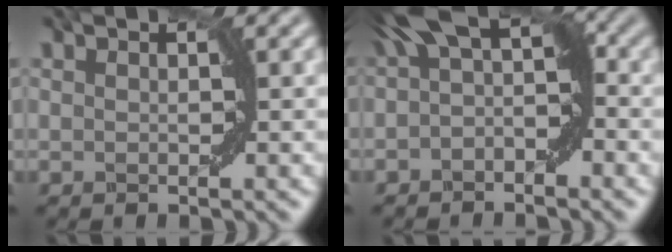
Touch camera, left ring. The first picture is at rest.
{"total": 5.3, "force": [0.6, 2.3, 4.7], "torque": [-0.063, 0.016, -0.002]}